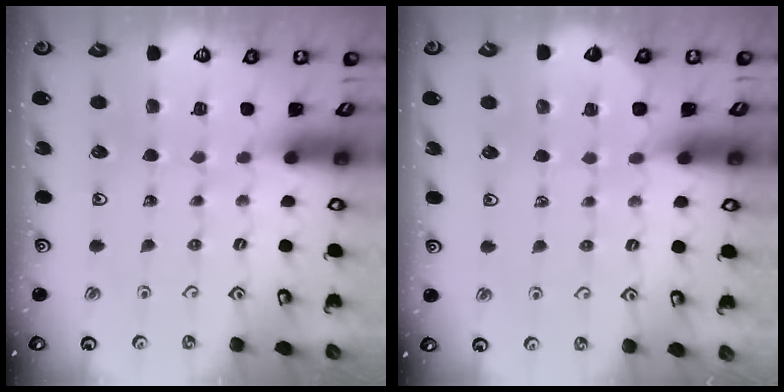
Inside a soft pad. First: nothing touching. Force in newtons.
{"total": 2.3, "press": 2.2, "slide": 0.4}